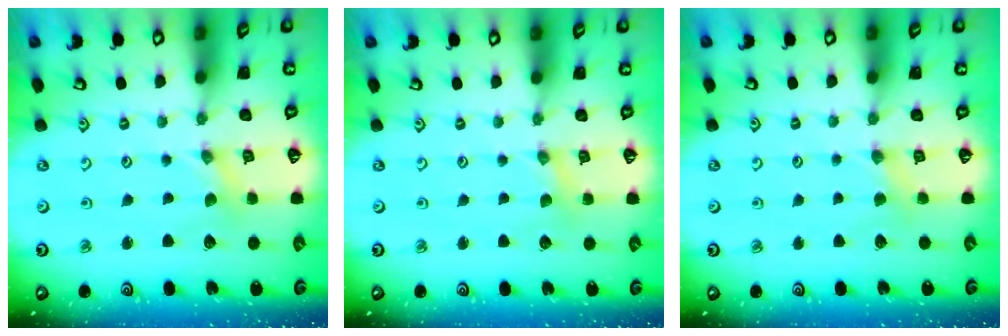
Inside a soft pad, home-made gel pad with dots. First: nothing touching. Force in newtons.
{"total": 0.6, "press": 0.6, "slide": 0.1}
{"total": 2.7, "press": 2.7, "slide": 0.4}